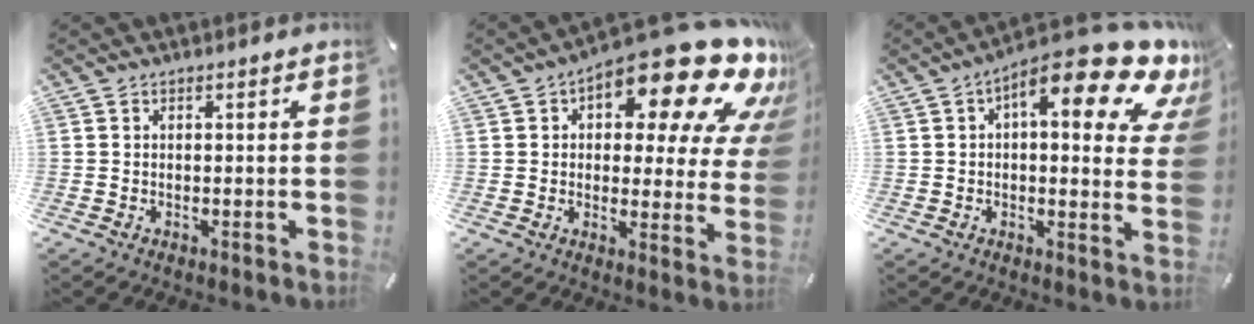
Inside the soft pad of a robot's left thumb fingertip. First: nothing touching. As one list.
[{"total": 21.0, "force": [13.2, 8.2, 14.2], "torque": [-0.193, -0.095, 0.216]}, {"total": 17.7, "force": [10.1, 5.4, 13.5], "torque": [-0.189, -0.077, 0.157]}]